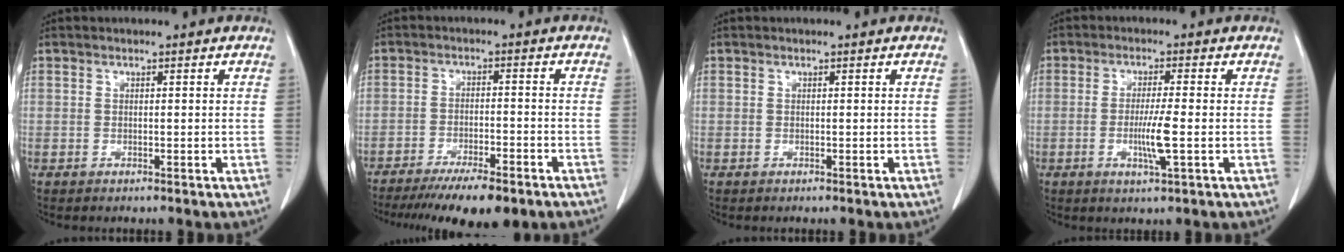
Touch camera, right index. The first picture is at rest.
{"total": 11.8, "force": [-9.0, 2.3, 7.3], "torque": [-0.107, -0.019, -0.135]}
{"total": 0.0}
{"total": 5.0, "force": [-1.1, -0.2, 4.9], "torque": [-0.094, -0.011, -0.020]}